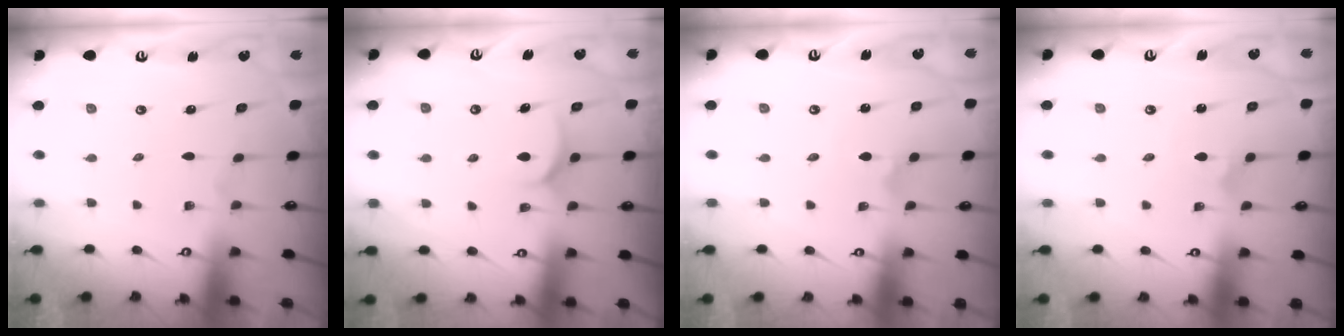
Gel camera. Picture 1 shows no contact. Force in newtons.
{"total": 5.2, "press": 5.2, "slide": 0.1}
{"total": 1.9, "press": 1.9, "slide": 0.2}
{"total": 2.4, "press": 2.4, "slide": 0.2}